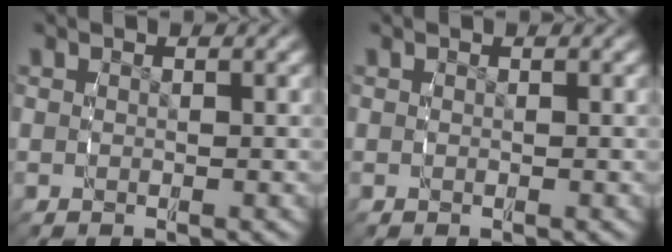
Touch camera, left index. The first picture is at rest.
{"total": 0.0}